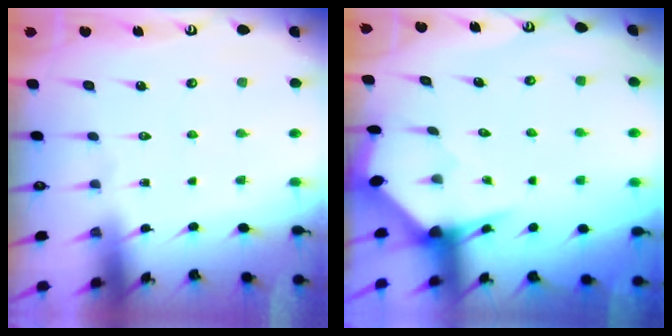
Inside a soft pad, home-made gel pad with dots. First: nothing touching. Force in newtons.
{"total": 3.4, "press": 3.4, "slide": 0.3}